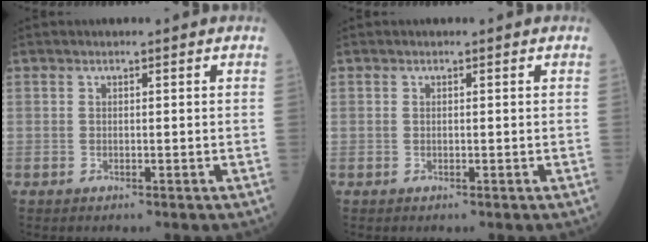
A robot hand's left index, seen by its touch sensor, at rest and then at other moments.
{"total": 0.0}